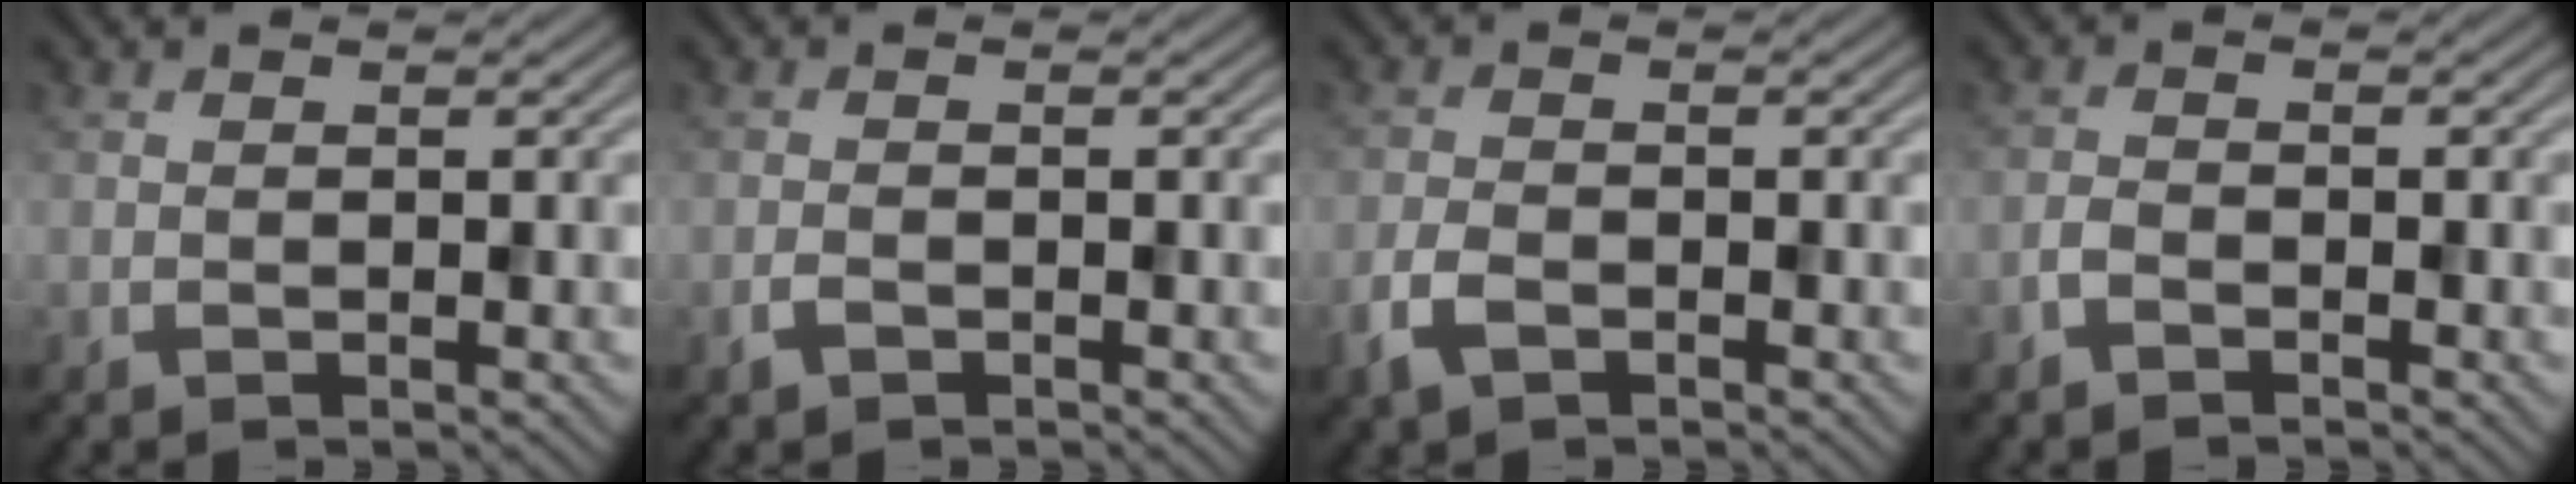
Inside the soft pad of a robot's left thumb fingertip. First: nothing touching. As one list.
[{"total": 1.2, "force": [-0.8, 0.5, 0.7], "torque": [-0.016, 0.001, -0.018]}, {"total": 2.9, "force": [-1.7, 1.4, 1.9], "torque": [-0.045, -0.004, -0.040]}, {"total": 1.5, "force": [-1.2, 0.5, 0.7], "torque": [-0.015, 0.003, -0.030]}]